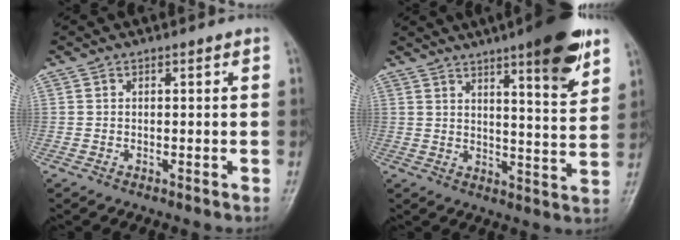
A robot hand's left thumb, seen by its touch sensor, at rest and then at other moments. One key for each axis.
{"total": 14.2, "fx": 8.5, "fy": 2.6, "fz": 11.1, "tx": -0.134, "ty": -0.044, "tz": 0.117}